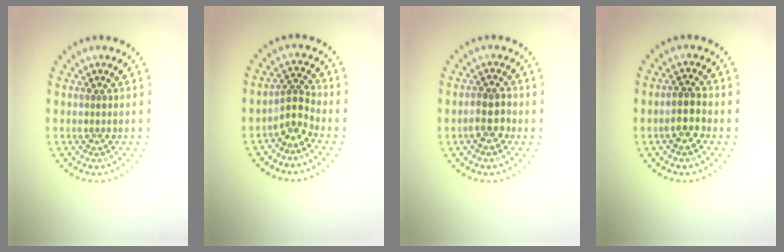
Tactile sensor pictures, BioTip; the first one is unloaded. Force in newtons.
{"total": 2.4, "press": 1.6, "slide": 1.8}
{"total": 2.2, "press": 2.1, "slide": 0.7}
{"total": 2.5, "press": 2.3, "slide": 0.9}